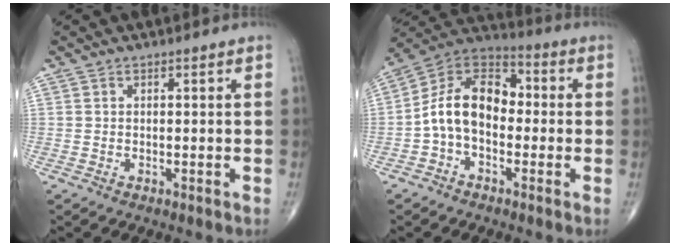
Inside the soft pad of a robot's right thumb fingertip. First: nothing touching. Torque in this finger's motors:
{"motor_torque": [1.91, 1.79, 1.46, -0.14, 0.13]}